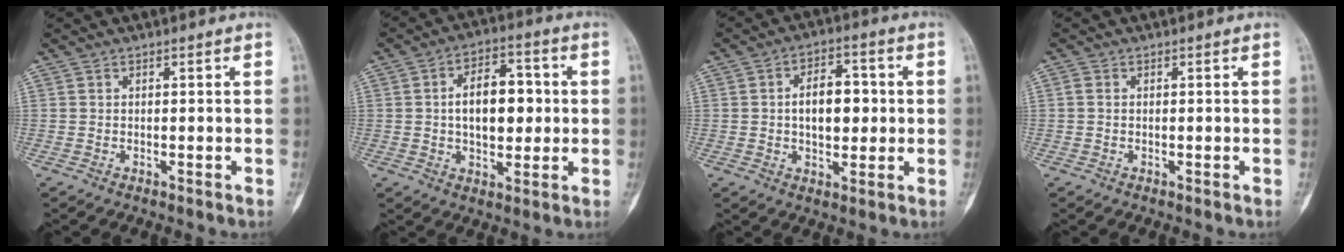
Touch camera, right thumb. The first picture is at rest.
{"total": 11.8, "force": [0.6, 6.9, 9.5], "torque": [-0.118, 0.015, 0.010]}
{"total": 9.4, "force": [0.4, 5.6, 7.6], "torque": [-0.089, 0.012, 0.006]}
{"total": 1.0, "force": [0.0, 0.8, 0.7], "torque": [-0.012, 0.001, -0.001]}